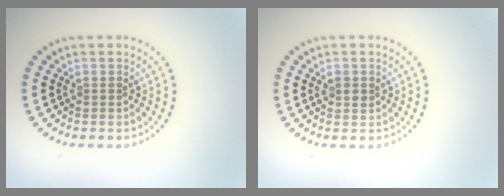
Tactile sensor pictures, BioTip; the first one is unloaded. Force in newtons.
{"total": 1.1, "press": 1.1, "slide": 0.3}